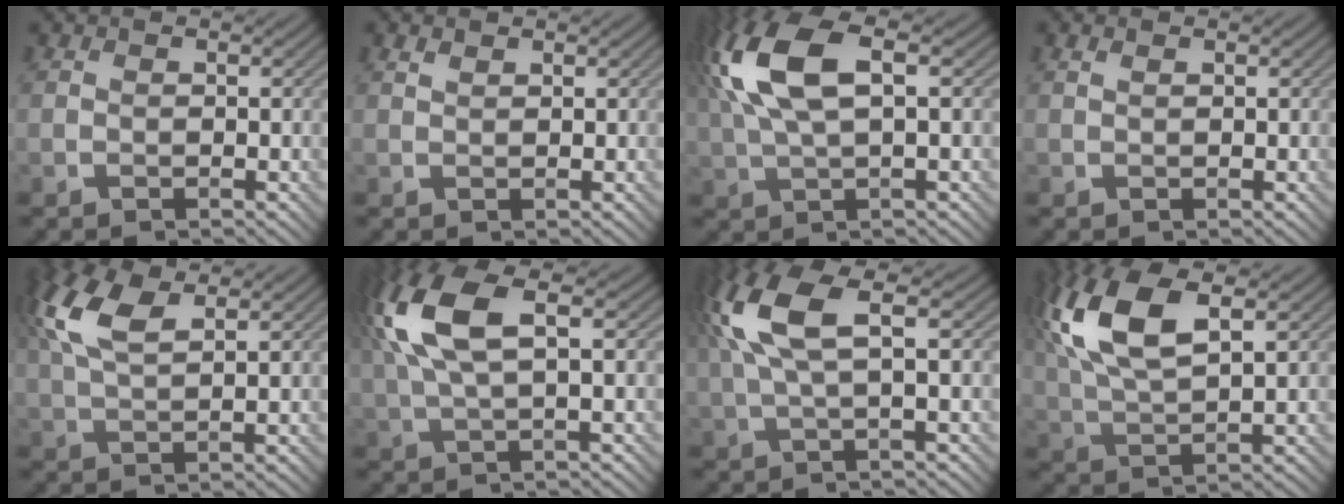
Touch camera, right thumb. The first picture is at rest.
{"total": 1.0, "force": [0.8, 0.4, 0.6], "torque": [-0.016, 0.000, 0.016]}
{"total": 11.4, "force": [3.1, 4.4, 10.0], "torque": [-0.246, 0.020, 0.058]}
{"total": 0.6, "force": [0.4, 0.2, 0.5], "torque": [-0.010, 0.002, 0.008]}
{"total": 8.3, "force": [3.7, 3.1, 6.8], "torque": [-0.163, 0.021, 0.069]}
{"total": 10.4, "force": [2.8, 3.6, 9.4], "torque": [-0.232, 0.025, 0.054]}
{"total": 9.4, "force": [2.3, 2.6, 8.8], "torque": [-0.197, 0.029, 0.041]}
{"total": 12.3, "force": [4.7, 4.7, 10.3], "torque": [-0.246, 0.021, 0.092]}